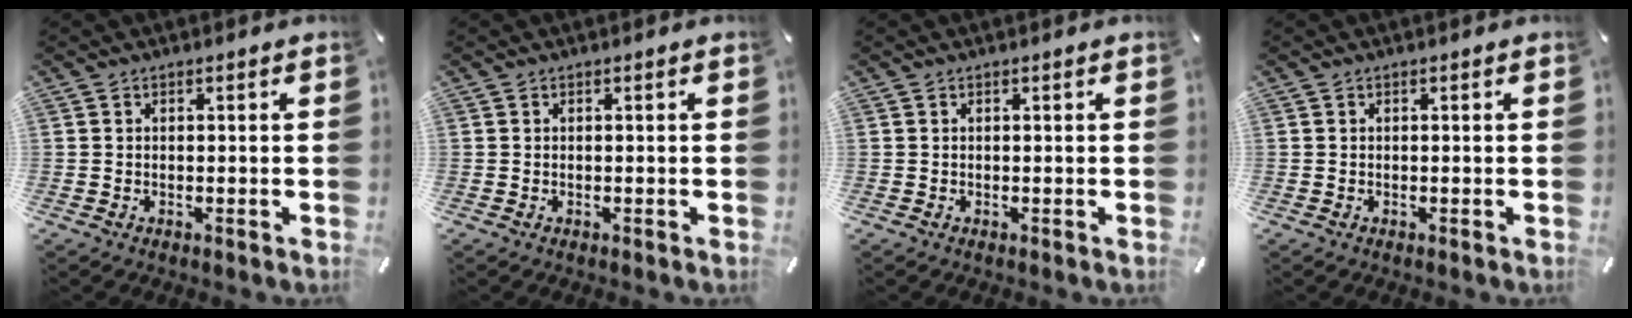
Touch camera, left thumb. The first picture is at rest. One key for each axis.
{"total": 0.0}
{"total": 0.0}
{"total": 0.0}